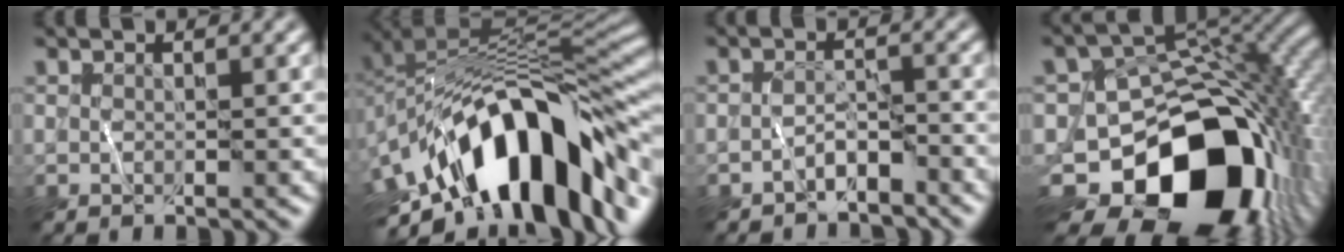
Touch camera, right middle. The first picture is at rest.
{"total": 15.2, "force": [-5.8, 7.6, 11.8], "torque": [-0.176, 0.015, -0.104]}
{"total": 2.0, "force": [-1.7, 0.7, 0.8], "torque": [-0.010, 0.008, -0.034]}
{"total": 16.8, "force": [-8.1, 11.2, 9.5], "torque": [-0.141, -0.035, -0.118]}